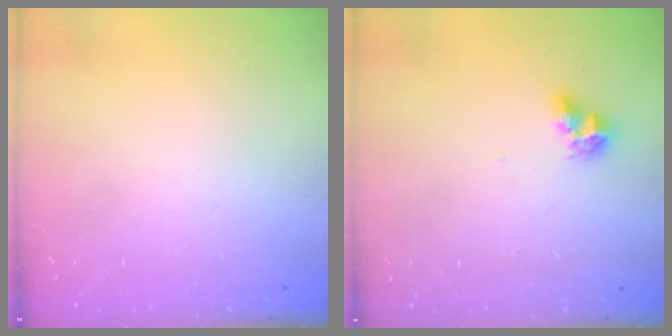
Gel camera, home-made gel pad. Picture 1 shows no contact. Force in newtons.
{"total": 7.1, "press": 7.1, "slide": 0.7}